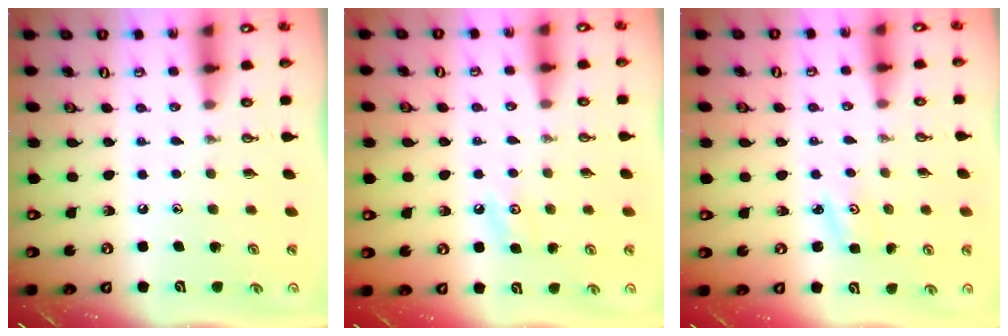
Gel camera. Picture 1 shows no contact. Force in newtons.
{"total": 5.3, "press": 5.2, "slide": 0.8}
{"total": 2.9, "press": 2.9, "slide": 0.3}